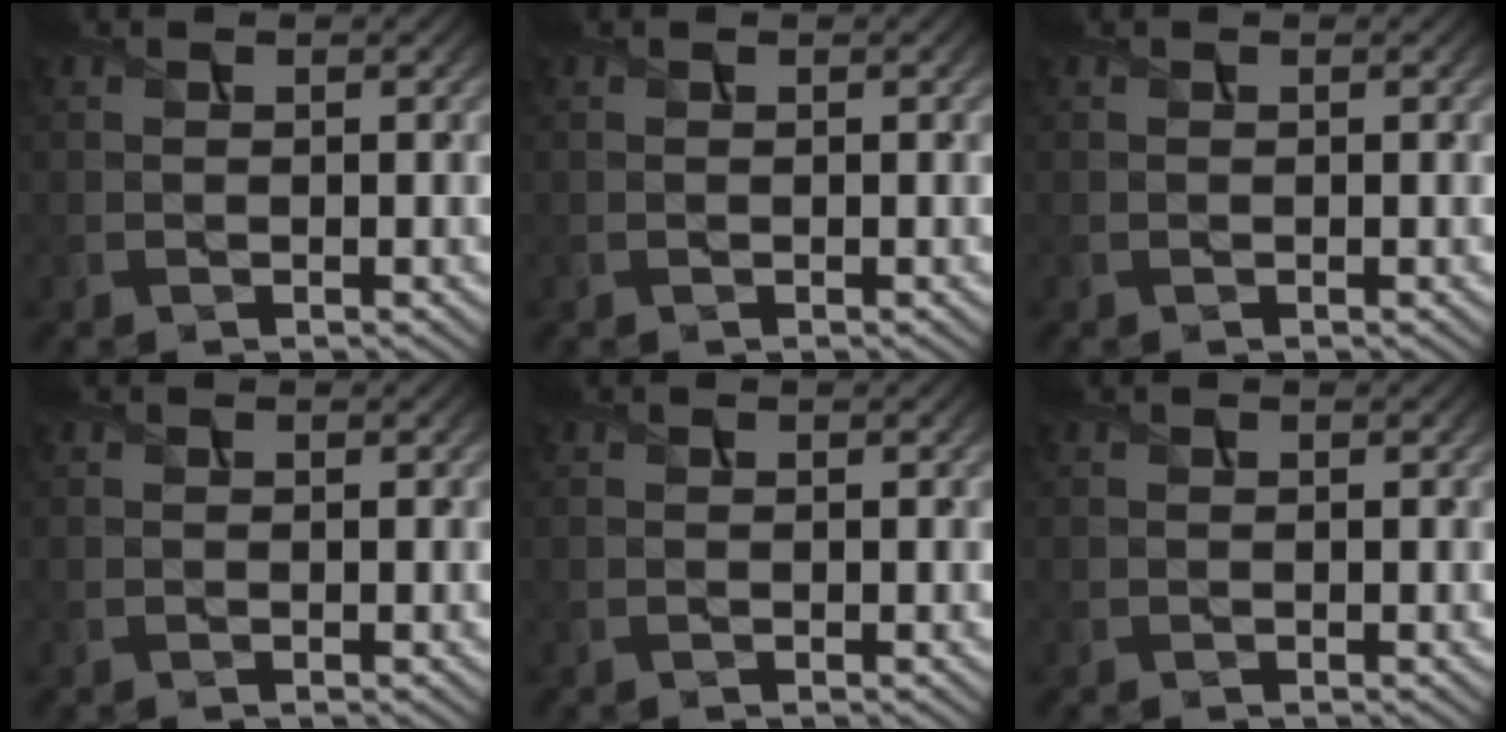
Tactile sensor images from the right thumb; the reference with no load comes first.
{"total": 0.0}
{"total": 0.0}
{"total": 0.0}
{"total": 0.0}
{"total": 0.0}